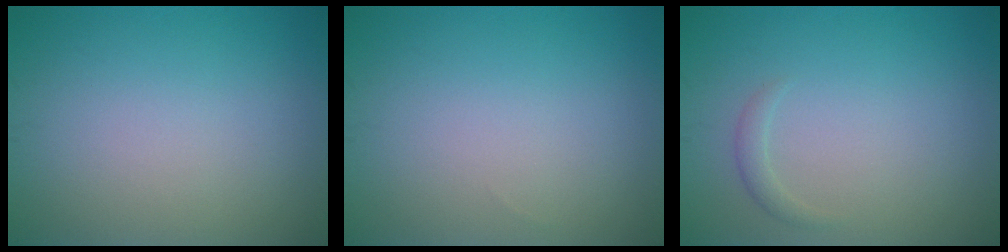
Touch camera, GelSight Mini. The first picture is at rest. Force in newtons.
{"total": 0.0}
{"total": 0.9, "press": 0.9, "slide": 0.1}